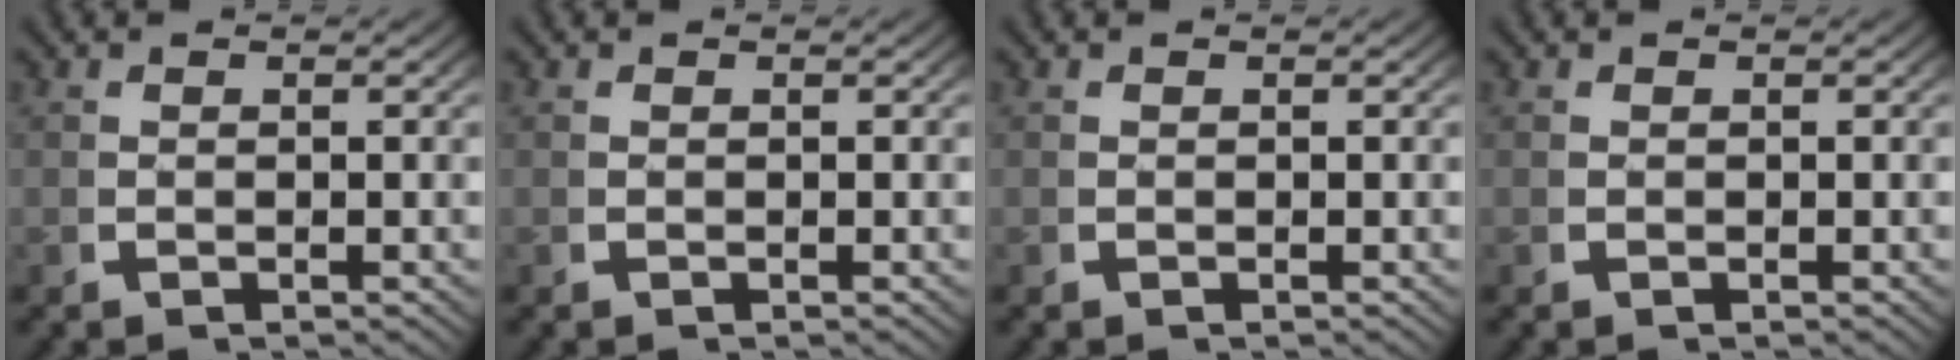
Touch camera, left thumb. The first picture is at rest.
{"total": 0.0}
{"total": 0.0}
{"total": 0.0}